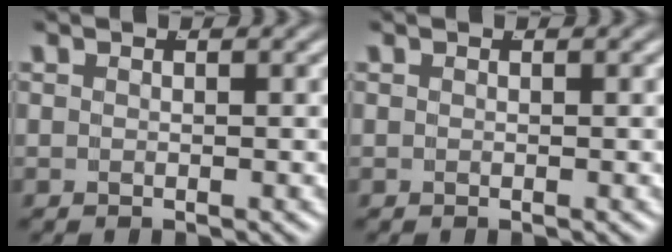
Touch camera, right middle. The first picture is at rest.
{"total": 0.0}